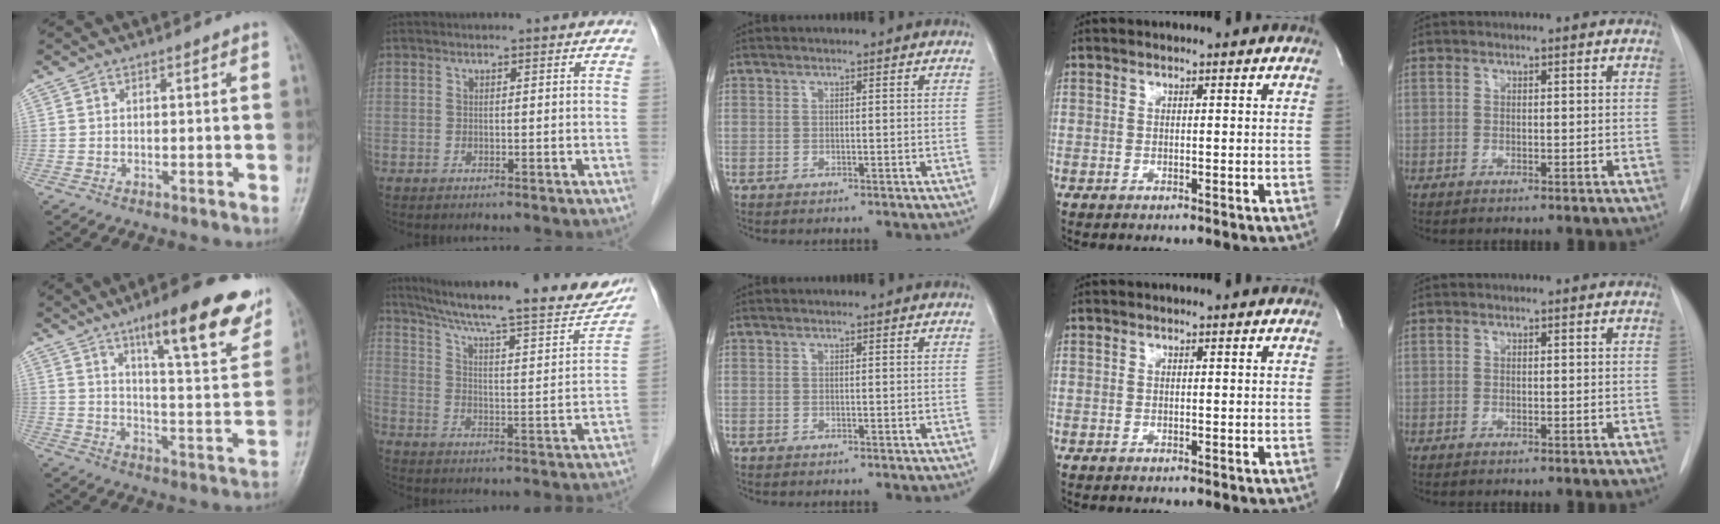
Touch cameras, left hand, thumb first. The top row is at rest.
{"thumb": {"total": 19.7, "force": [12.1, 4.6, 14.9], "torque": [-0.167, -0.052, 0.175]}, "index": {"total": 25.8, "force": [22.0, 3.1, 13.1], "torque": [-0.213, -0.026, 0.299]}}